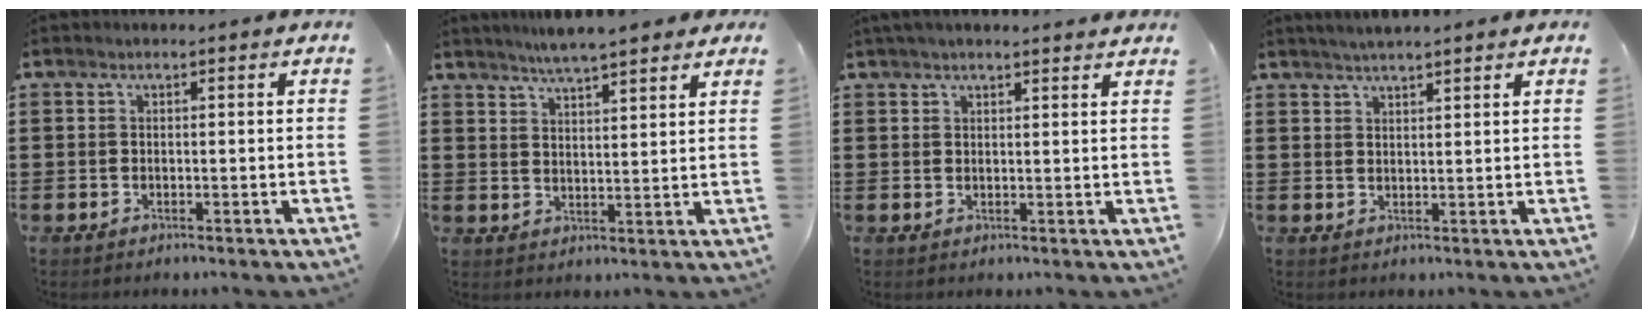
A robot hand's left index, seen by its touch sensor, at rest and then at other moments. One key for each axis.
{"total": 4.3, "fx": 4.0, "fy": 0.2, "fz": 1.6, "tx": -0.044, "ty": -0.010, "tz": 0.071}
{"total": 1.9, "fx": 1.8, "fy": 0.1, "fz": 0.7, "tx": -0.018, "ty": 0.003, "tz": 0.034}
{"total": 1.9, "fx": 1.9, "fy": -0.1, "fz": 0.5, "tx": -0.015, "ty": 0.002, "tz": 0.035}